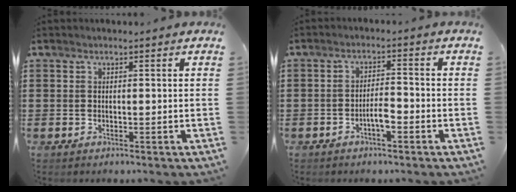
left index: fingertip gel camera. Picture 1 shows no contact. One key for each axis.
{"total": 3.3, "fx": -1.7, "fy": 0.9, "fz": 2.7, "tx": -0.055, "ty": 0.005, "tz": -0.035}